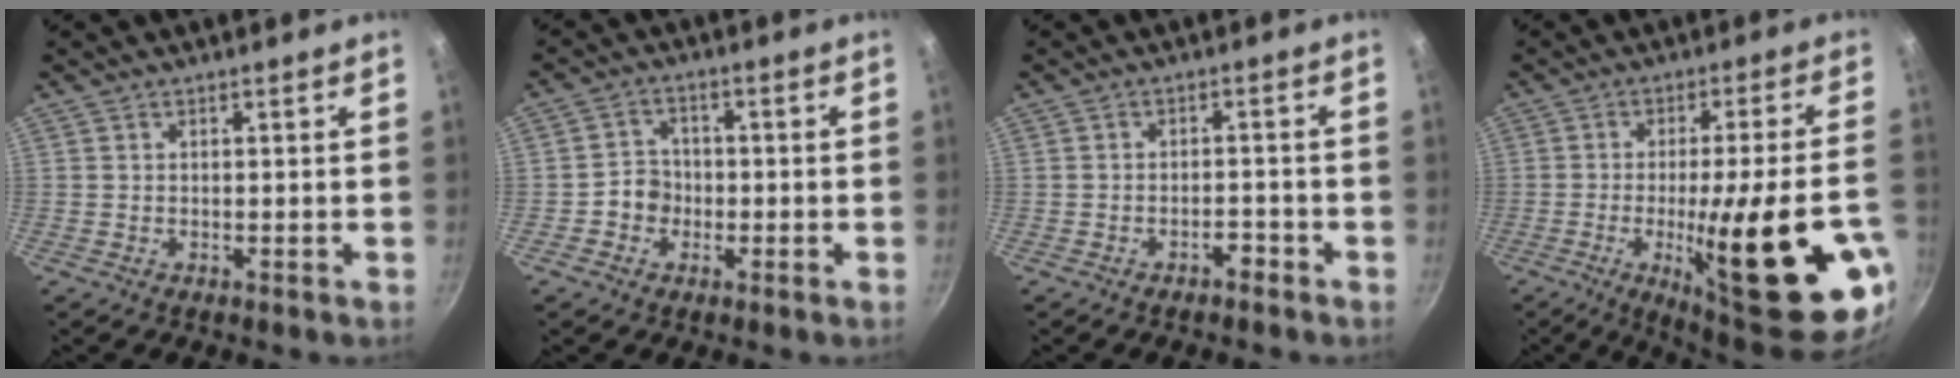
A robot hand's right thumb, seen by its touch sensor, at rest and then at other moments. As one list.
[{"total": 4.4, "force": [-1.3, 4.0, 1.4], "torque": [0.006, 0.018, -0.027]}, {"total": 2.4, "force": [-1.8, 1.0, 1.3], "torque": [-0.013, 0.023, -0.023]}, {"total": 26.3, "force": [-7.7, 5.2, 24.6], "torque": [-0.329, 0.002, -0.097]}]